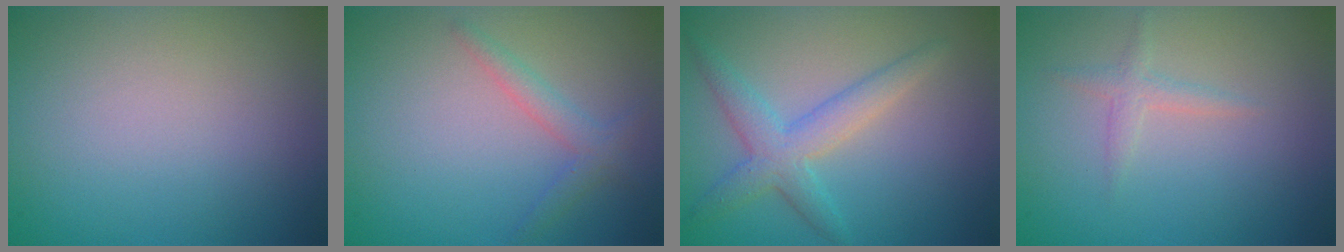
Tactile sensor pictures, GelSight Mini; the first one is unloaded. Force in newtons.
{"total": 1.9, "press": 1.9, "slide": 0.0}
{"total": 3.5, "press": 3.5, "slide": 0.2}
{"total": 1.2, "press": 1.2, "slide": 0.0}